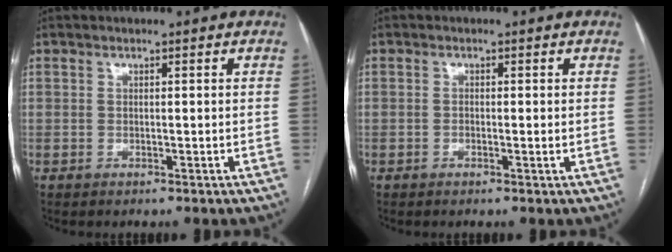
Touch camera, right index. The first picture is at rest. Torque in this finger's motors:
{"motor_torque": [-0.09, 0.24, -0.05, -0.01]}